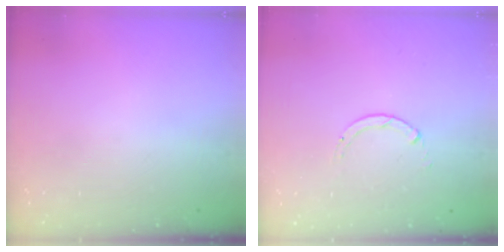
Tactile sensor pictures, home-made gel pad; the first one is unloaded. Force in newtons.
{"total": 0.8, "press": 0.7, "slide": 0.1}